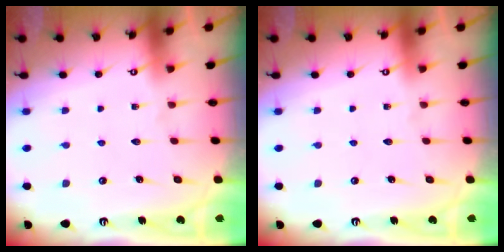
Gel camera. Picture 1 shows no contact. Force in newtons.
{"total": 0.0}